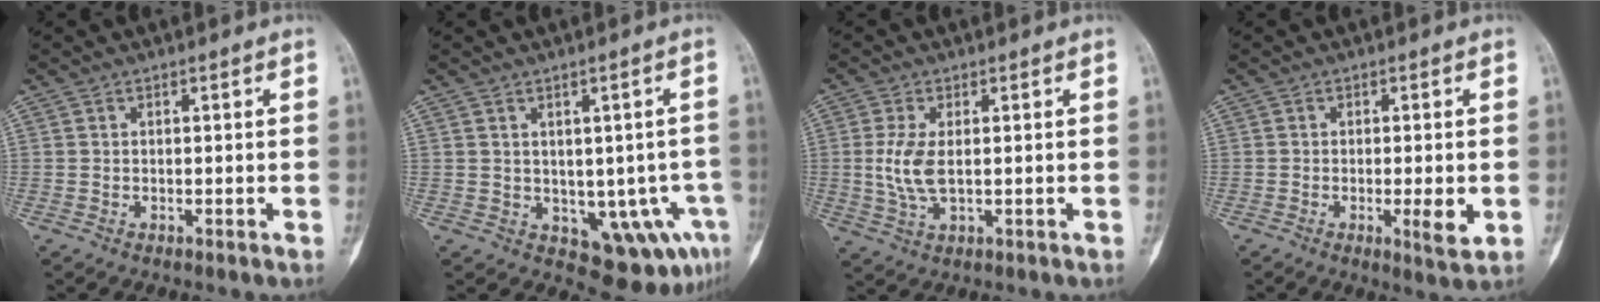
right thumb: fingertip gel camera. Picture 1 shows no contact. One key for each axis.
{"total": 8.9, "fx": -2.0, "fy": 5.4, "fz": 6.9, "tx": -0.052, "ty": 0.001, "tz": -0.006}
{"total": 6.1, "fx": 0.4, "fy": 2.7, "fz": 5.4, "tx": -0.128, "ty": -0.006, "tz": 0.010}
{"total": 4.7, "fx": -1.0, "fy": 1.1, "fz": 4.4, "tx": -0.068, "ty": -0.011, "tz": -0.013}